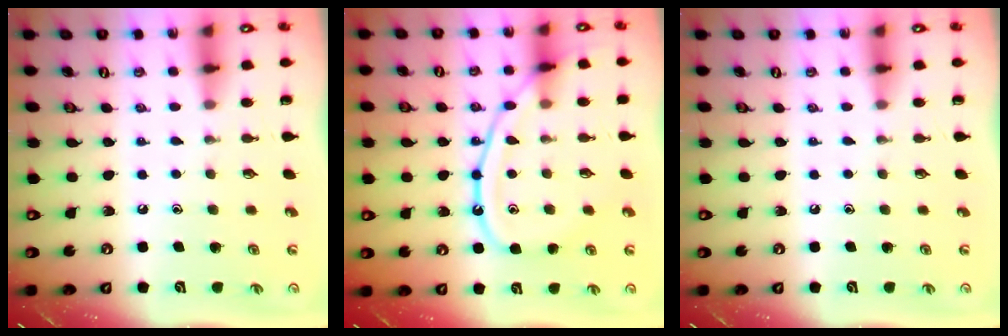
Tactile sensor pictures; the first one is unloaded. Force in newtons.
{"total": 13.8, "press": 13.7, "slide": 1.3}
{"total": 0.0}